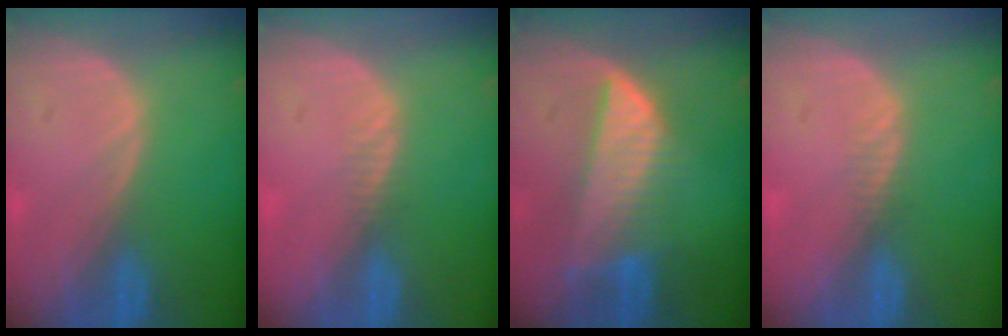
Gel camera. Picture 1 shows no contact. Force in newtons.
{"total": 1.2, "press": 0.9, "slide": 0.8}
{"total": 7.5, "press": 6.8, "slide": 3.2}
{"total": 1.2, "press": 0.9, "slide": 0.8}